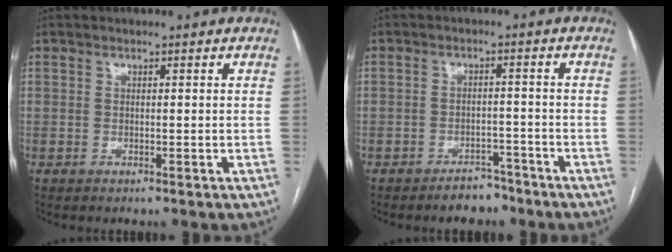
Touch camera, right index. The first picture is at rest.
{"total": 4.1, "force": [-3.4, 2.2, 1.0], "torque": [-0.010, 0.009, -0.047]}